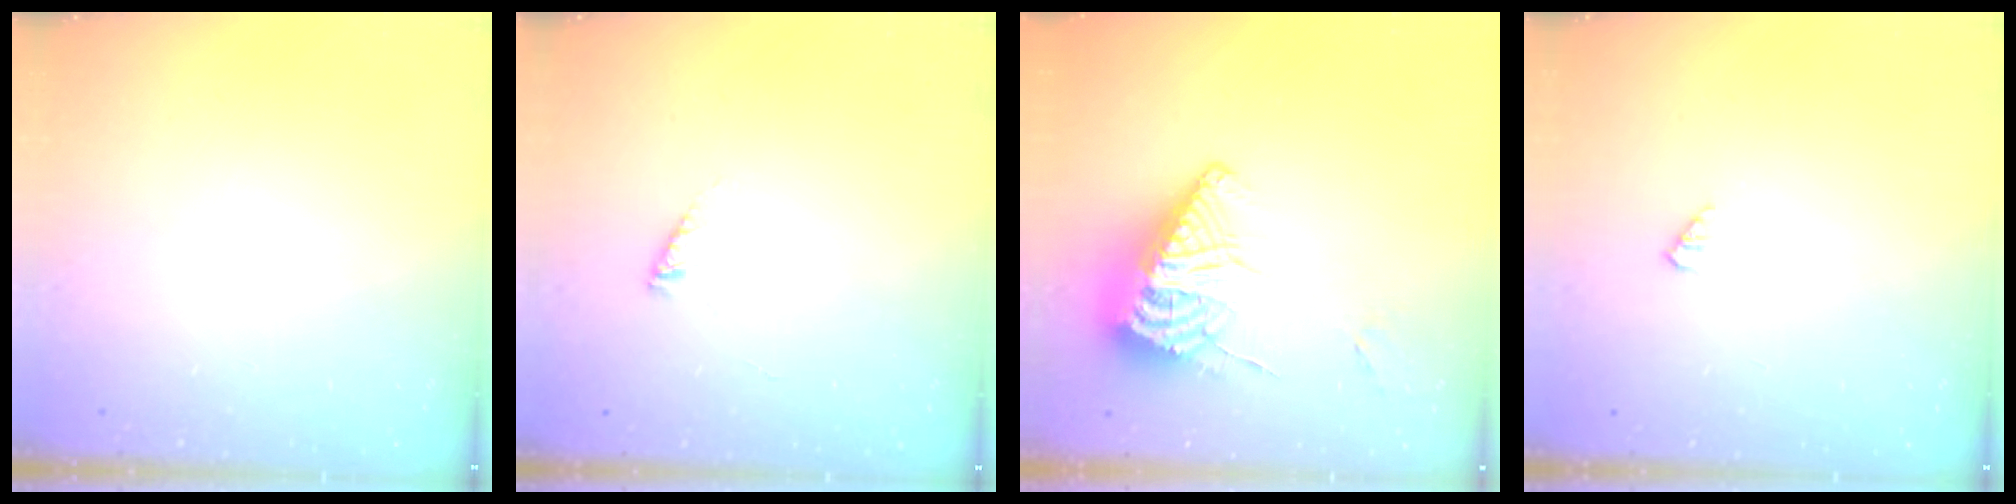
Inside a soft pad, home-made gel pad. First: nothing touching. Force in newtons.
{"total": 1.6, "press": 1.6, "slide": 0.3}
{"total": 13.1, "press": 13.0, "slide": 1.5}
{"total": 1.7, "press": 1.7, "slide": 0.3}